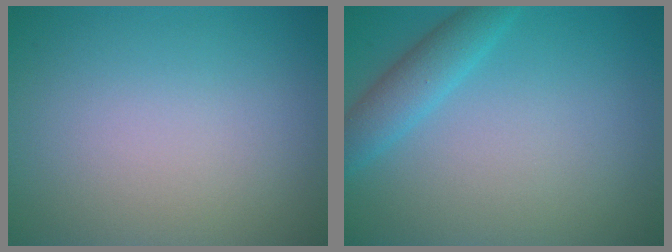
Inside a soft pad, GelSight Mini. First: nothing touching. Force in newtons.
{"total": 2.9, "press": 2.9, "slide": 0.2}